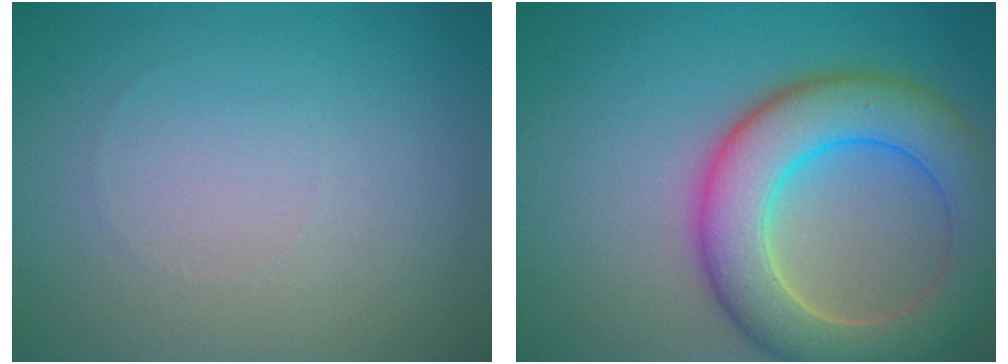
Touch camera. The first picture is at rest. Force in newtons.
{"total": 8.9, "press": 8.8, "slide": 0.9}